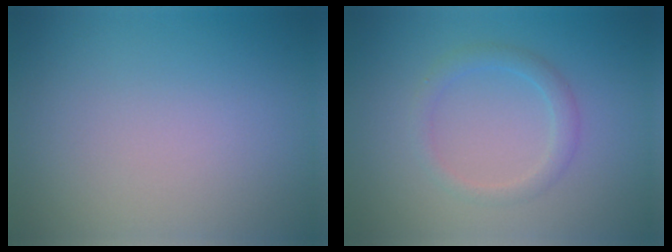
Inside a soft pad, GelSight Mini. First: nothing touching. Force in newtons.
{"total": 2.0, "press": 2.0, "slide": 0.1}